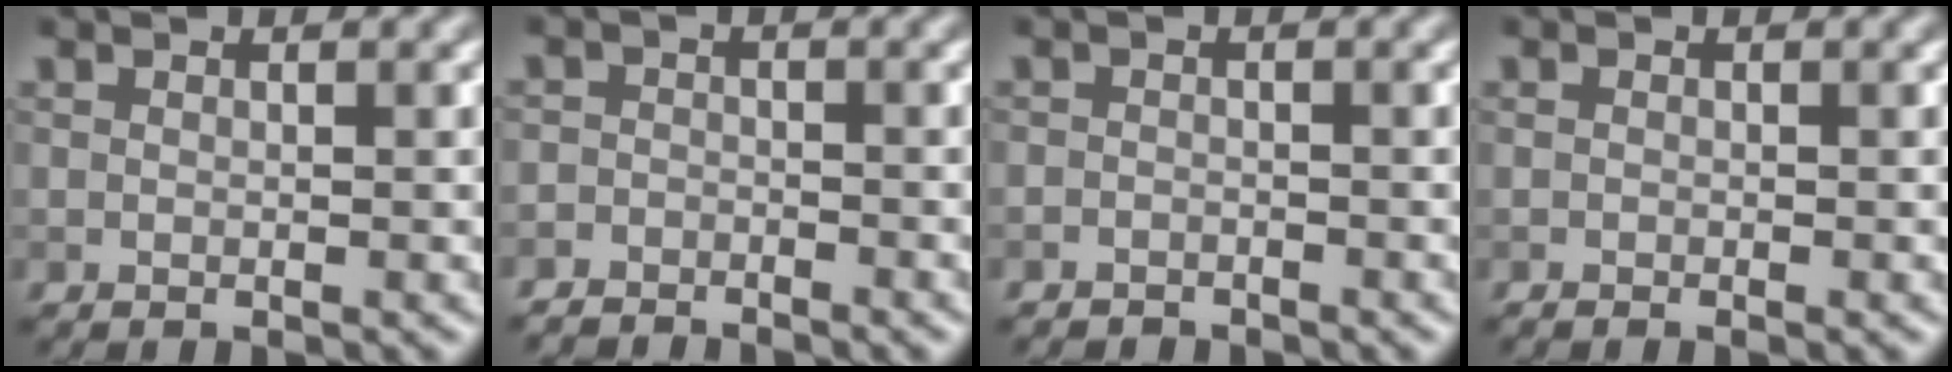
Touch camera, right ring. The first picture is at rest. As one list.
[{"total": 2.8, "force": [-2.7, 0.8, 0.2], "torque": [0.002, 0.002, -0.056]}, {"total": 1.6, "force": [-1.5, 0.5, -0.2], "torque": [0.011, 0.001, -0.029]}, {"total": 0.6, "force": [-0.5, 0.1, 0.2], "torque": [-0.003, 0.001, -0.010]}]